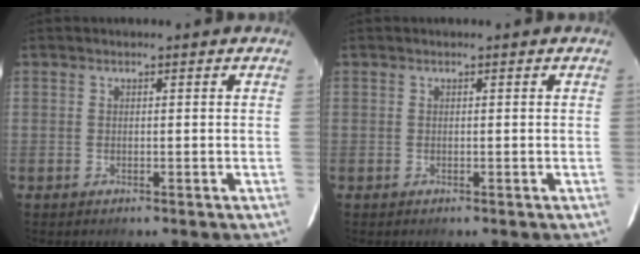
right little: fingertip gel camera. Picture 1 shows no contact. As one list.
[{"total": 0.0}]